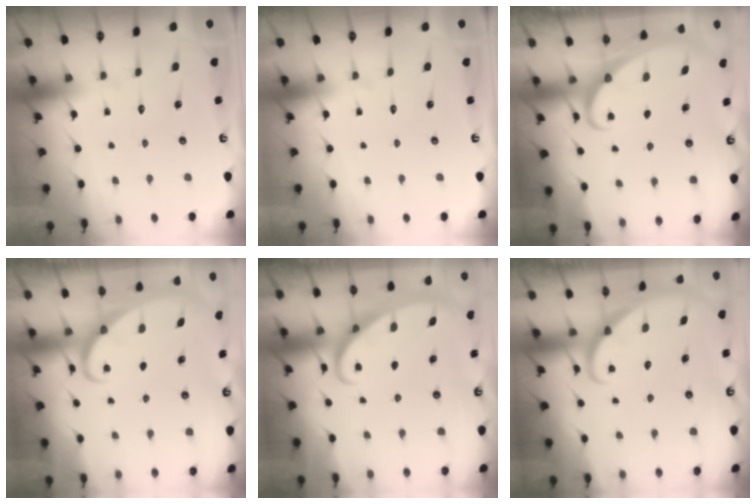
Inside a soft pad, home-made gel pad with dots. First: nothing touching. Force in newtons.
{"total": 0.0}
{"total": 1.9, "press": 1.9, "slide": 0.3}
{"total": 2.4, "press": 2.4, "slide": 0.3}
{"total": 2.6, "press": 2.6, "slide": 0.4}
{"total": 2.0, "press": 2.0, "slide": 0.1}